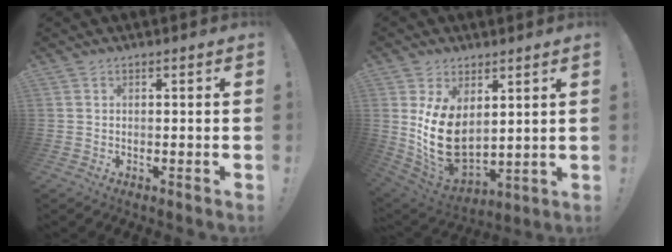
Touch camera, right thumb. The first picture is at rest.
{"total": 14.1, "force": [2.8, 9.4, 10.2], "torque": [-0.204, -0.034, 0.060]}